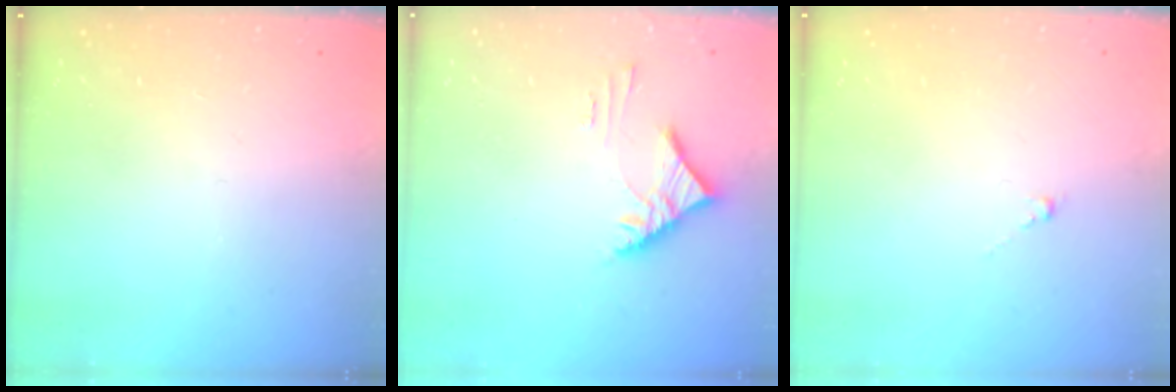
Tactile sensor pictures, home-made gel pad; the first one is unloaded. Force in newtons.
{"total": 4.0, "press": 3.9, "slide": 0.9}
{"total": 0.5, "press": 0.3, "slide": 0.4}